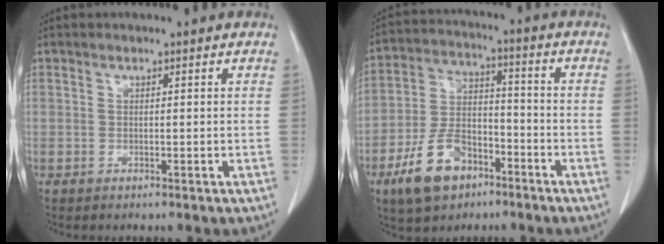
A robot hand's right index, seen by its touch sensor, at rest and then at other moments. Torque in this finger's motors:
{"motor_torque": [0.37, -0.33, -0.18, -0.06]}